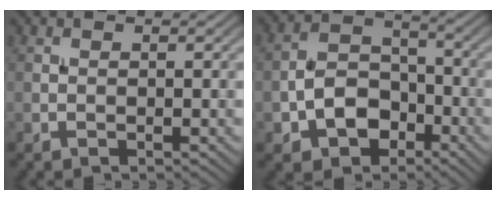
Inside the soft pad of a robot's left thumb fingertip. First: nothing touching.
{"total": 7.6, "force": [-3.2, 5.4, 4.3], "torque": [-0.084, -0.001, -0.069]}